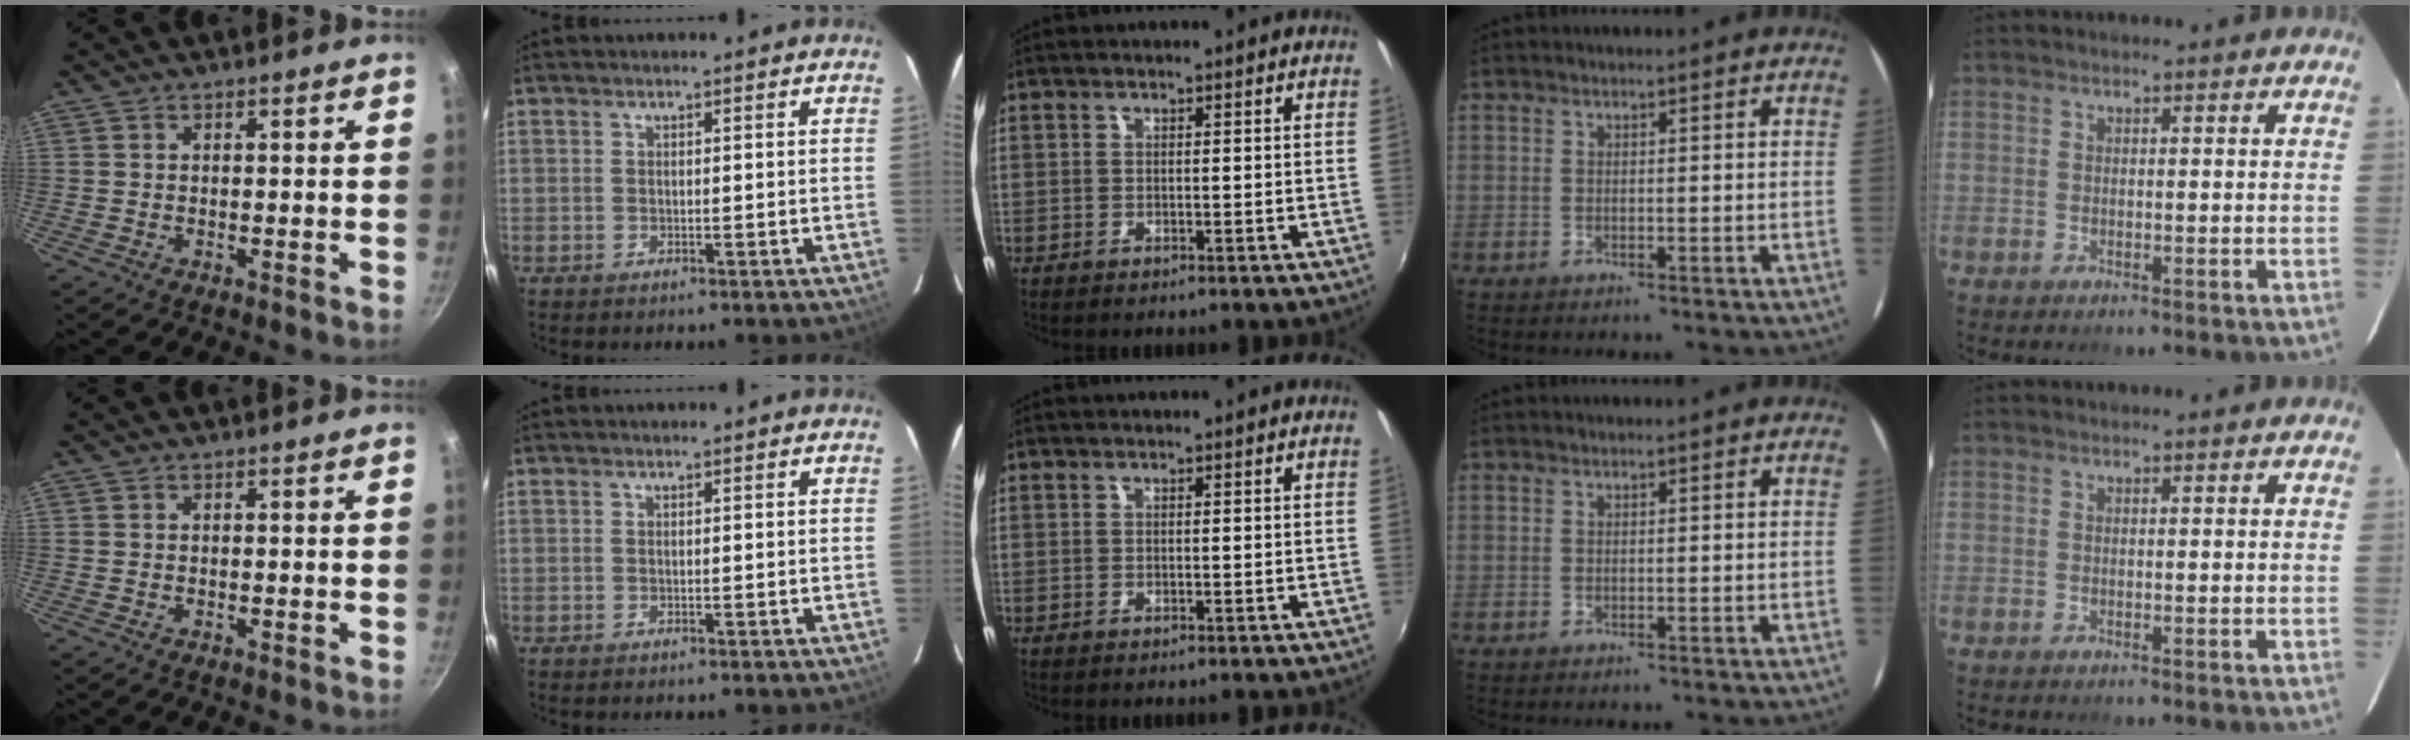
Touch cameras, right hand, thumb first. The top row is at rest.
{}